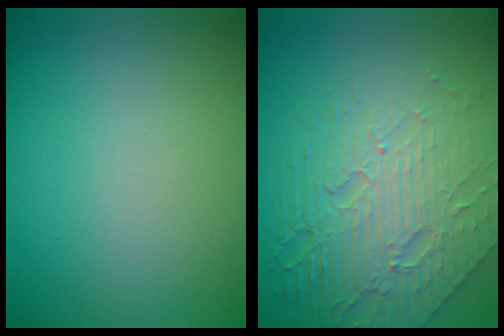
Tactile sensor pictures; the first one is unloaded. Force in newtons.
{"total": 8.4, "press": 5.6, "slide": 6.3}